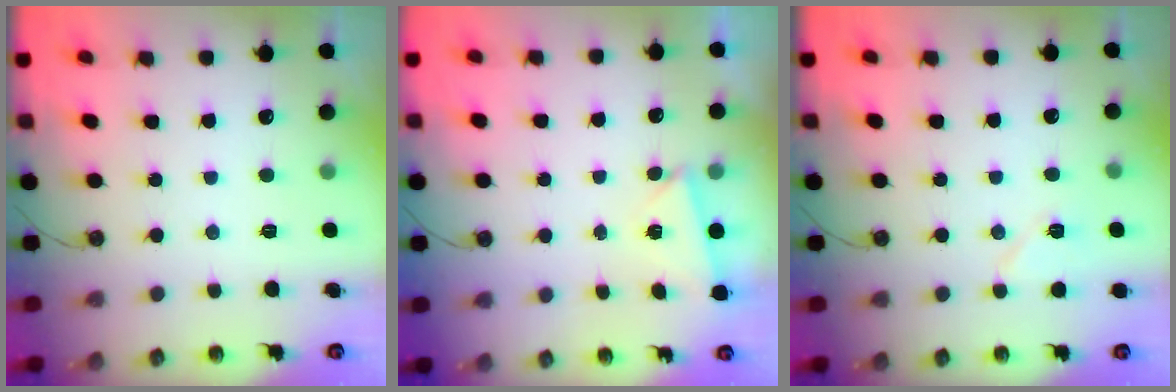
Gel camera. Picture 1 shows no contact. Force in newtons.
{"total": 2.2, "press": 2.2, "slide": 0.2}
{"total": 6.7, "press": 6.4, "slide": 2.1}